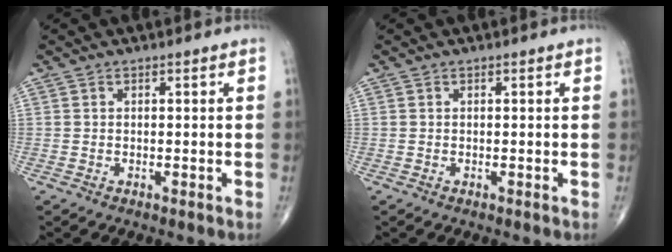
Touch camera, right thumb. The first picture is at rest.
{"total": 0.0}